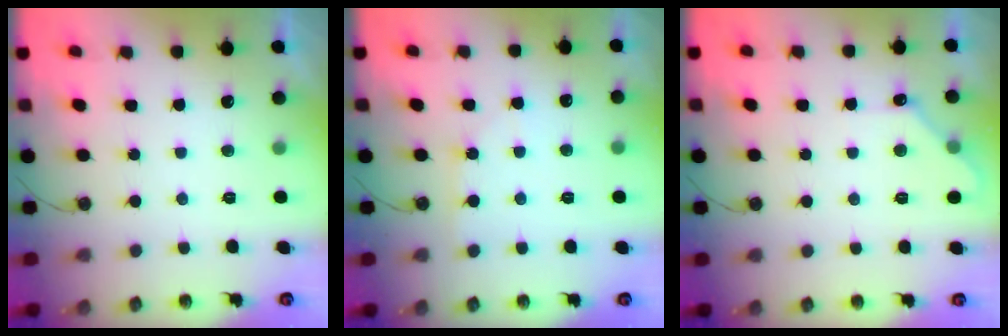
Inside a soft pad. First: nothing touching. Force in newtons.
{"total": 3.7, "press": 3.7, "slide": 0.5}
{"total": 5.7, "press": 5.6, "slide": 0.7}